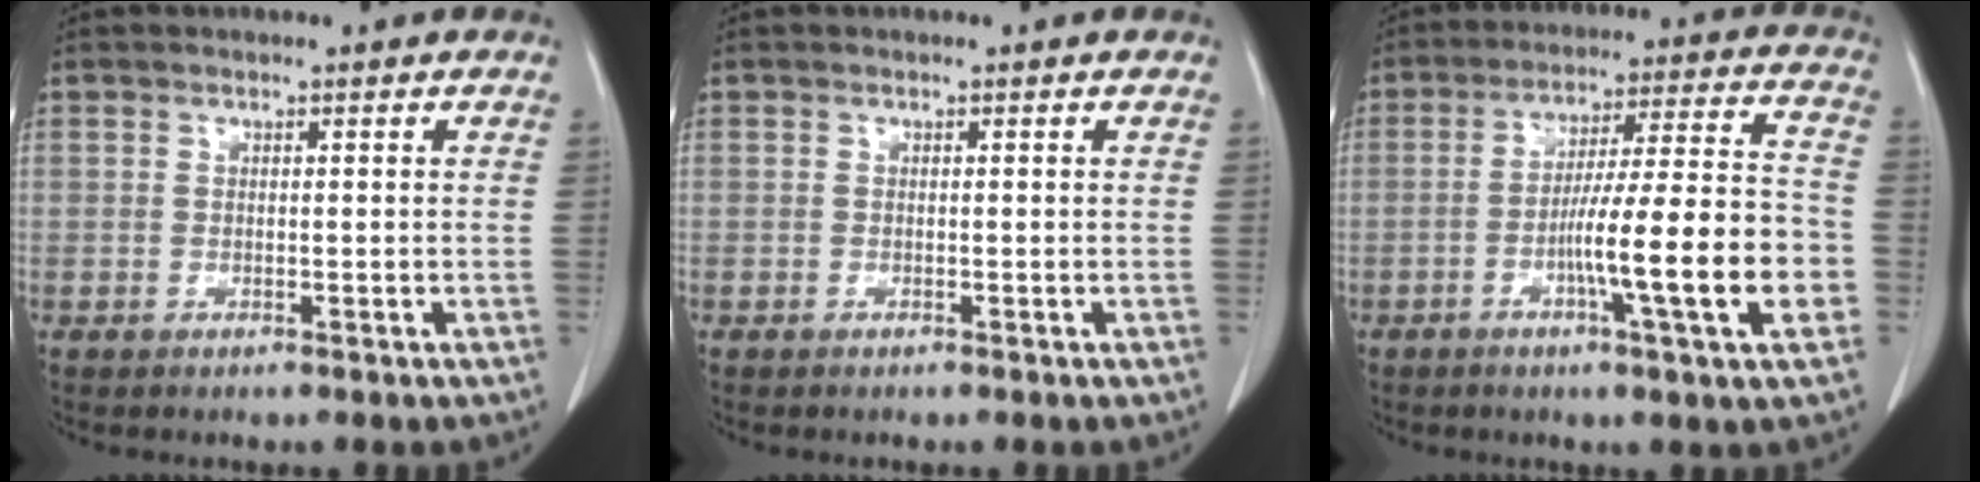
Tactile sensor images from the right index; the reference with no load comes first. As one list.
[{"total": 0.0}, {"total": 15.3, "force": [-4.5, 0.4, 14.7], "torque": [-0.235, 0.005, -0.070]}]